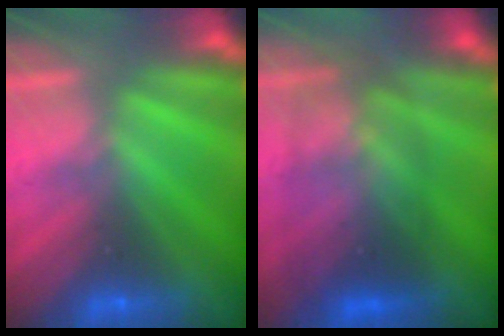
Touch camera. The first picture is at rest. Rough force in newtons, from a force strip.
{"total": 2.8}